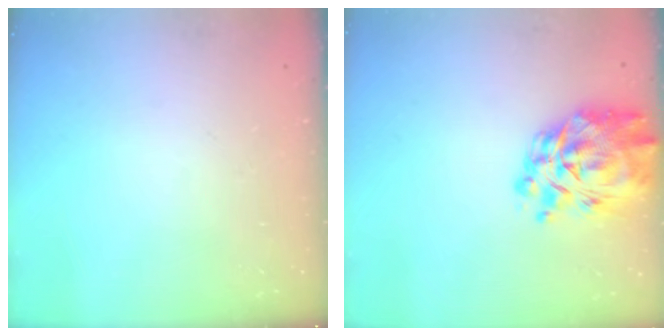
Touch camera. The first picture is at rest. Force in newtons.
{"total": 13.0, "press": 12.2, "slide": 4.3}